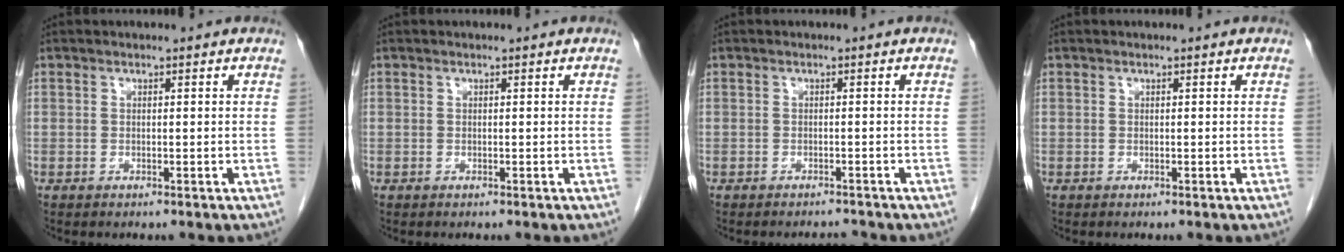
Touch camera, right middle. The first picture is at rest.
{"total": 0.0}
{"total": 1.5, "force": [-1.5, -0.1, -0.1], "torque": [0.002, -0.007, -0.017]}
{"total": 0.0}